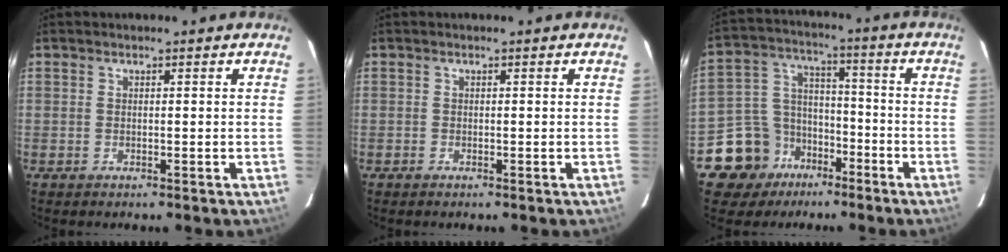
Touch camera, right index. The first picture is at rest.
{"total": 0.0}
{"total": 11.5, "force": [-7.4, 8.5, 2.5], "torque": [-0.078, 0.051, -0.120]}